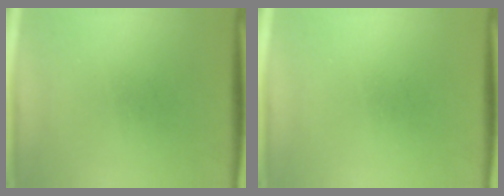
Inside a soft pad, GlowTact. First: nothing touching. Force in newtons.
{"total": 0.0}